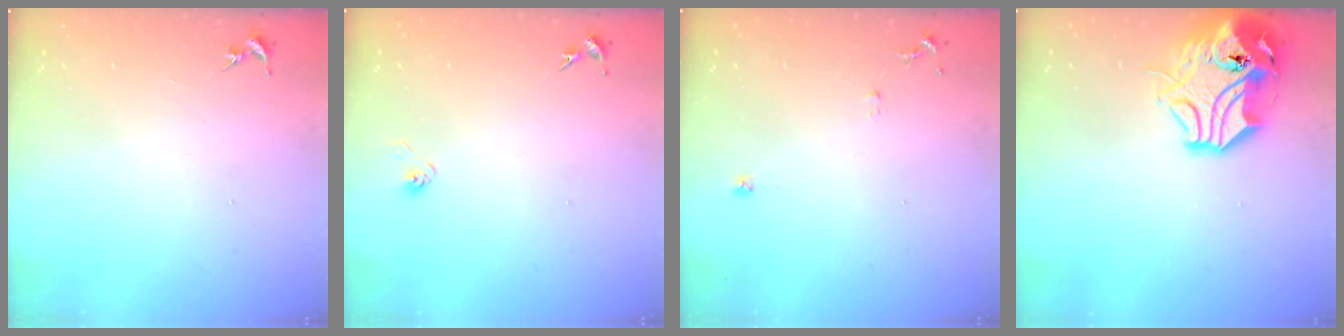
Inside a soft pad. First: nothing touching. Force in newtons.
{"total": 2.8, "press": 2.6, "slide": 1.1}
{"total": 5.6, "press": 5.5, "slide": 0.6}
{"total": 17.8, "press": 17.5, "slide": 2.8}